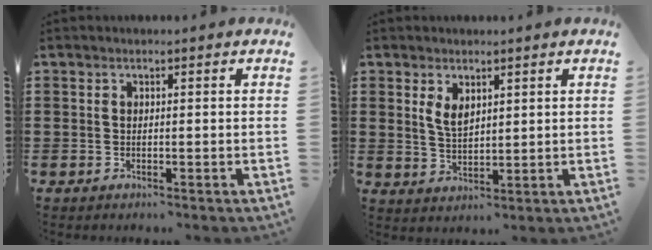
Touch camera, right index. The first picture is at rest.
{"total": 3.3, "force": [1.8, 1.7, 2.2], "torque": [-0.048, 0.004, 0.033]}